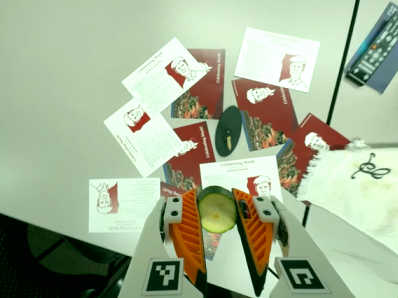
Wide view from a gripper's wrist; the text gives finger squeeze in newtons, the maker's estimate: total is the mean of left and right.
{"total": 11.5, "left": 11.4, "right": 11.6}